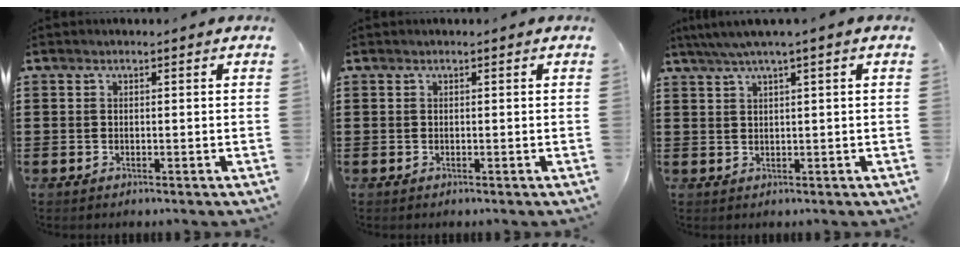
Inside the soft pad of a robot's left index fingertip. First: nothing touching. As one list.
[{"total": 0.0}, {"total": 2.0, "force": [1.0, -0.2, 1.7], "torque": [-0.031, 0.000, 0.019]}]